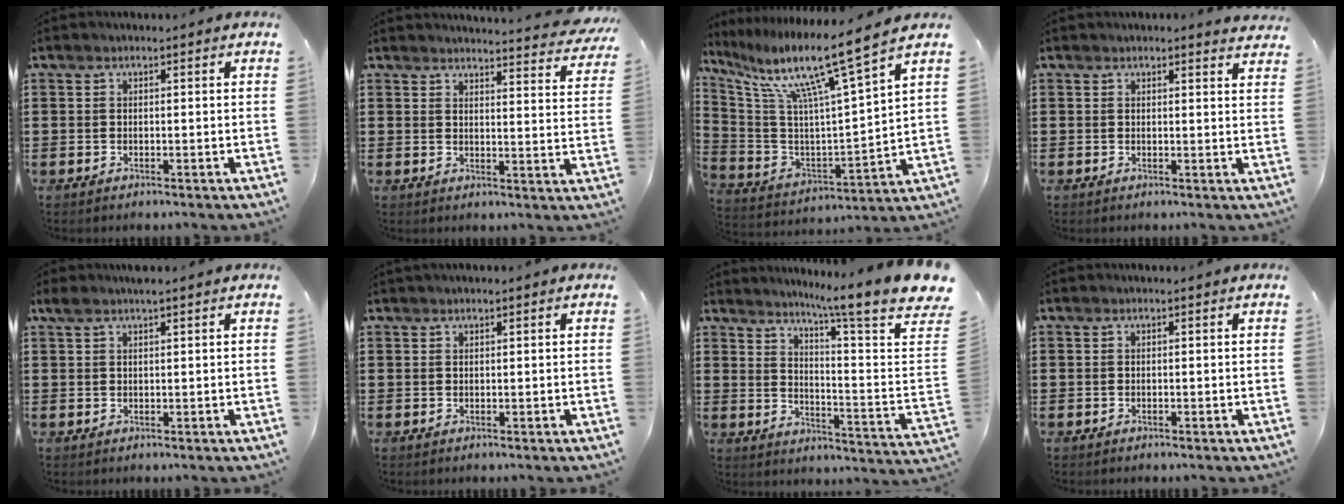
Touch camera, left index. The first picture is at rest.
{"total": 3.7, "force": [3.6, -0.1, 0.8], "torque": [-0.022, -0.023, 0.062]}
{"total": 12.1, "force": [8.5, -0.3, 8.6], "torque": [-0.187, -0.061, 0.129]}
{"total": 1.5, "force": [1.4, 0.4, 0.1], "torque": [-0.006, 0.002, 0.028]}
{"total": 1.9, "force": [1.3, 0.2, 1.4], "torque": [-0.028, 0.001, 0.025]}
{"total": 0.7, "force": [0.5, 0.0, 0.5], "torque": [-0.011, -0.001, 0.010]}
{"total": 9.1, "force": [7.2, -1.0, 5.5], "torque": [-0.117, -0.063, 0.111]}
{"total": 0.0}